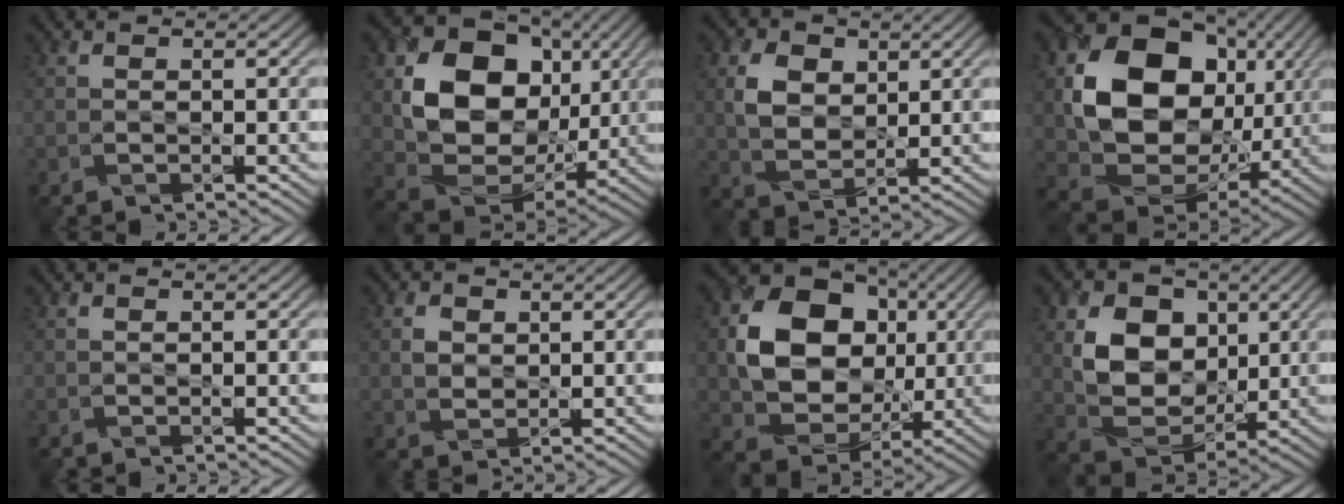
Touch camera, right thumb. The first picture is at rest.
{"total": 15.1, "force": [3.1, 11.6, 9.1], "torque": [-0.178, -0.007, 0.056]}
{"total": 6.3, "force": [1.9, 4.4, 4.1], "torque": [-0.095, 0.001, 0.038]}
{"total": 17.3, "force": [2.9, 13.3, 10.6], "torque": [-0.218, -0.023, 0.068]}
{"total": 0.0}
{"total": 2.5, "force": [0.8, 2.0, 1.4], "torque": [-0.036, -0.002, 0.014]}
{"total": 13.4, "force": [1.5, 10.8, 7.8], "torque": [-0.147, -0.006, 0.025]}
{"total": 10.5, "force": [2.3, 7.9, 6.6], "torque": [-0.144, -0.006, 0.033]}